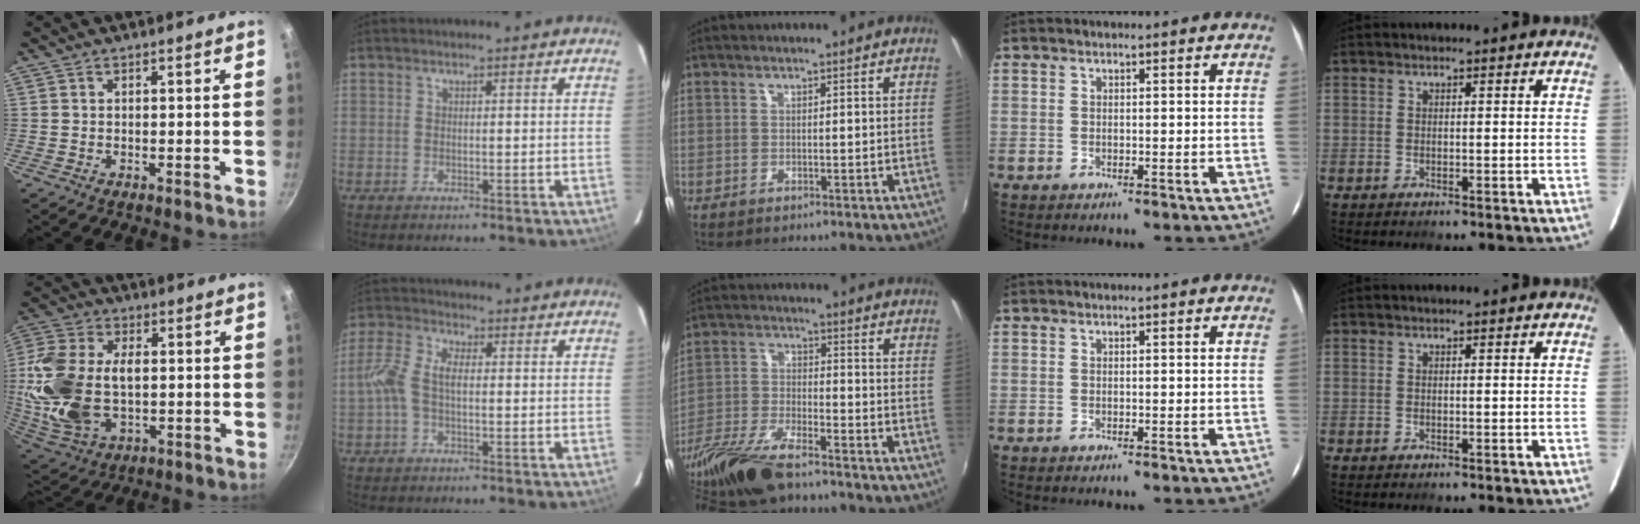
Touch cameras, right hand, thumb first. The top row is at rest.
{"thumb": {"total": 19.6, "force": [0.2, 12.3, 15.3], "torque": [-0.320, 0.007, 0.008]}, "index": {"total": 6.6, "force": [-0.2, 3.2, 5.8], "torque": [-0.131, 0.018, -0.008]}, "middle": {"total": 15.3, "force": [-12.2, 3.5, 8.5], "torque": [-0.187, -0.036, -0.231]}}